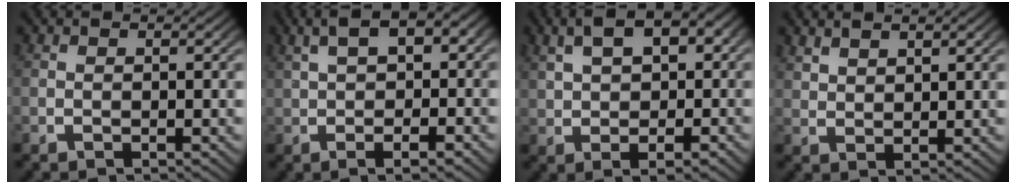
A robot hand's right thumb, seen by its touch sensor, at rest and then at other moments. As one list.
[{"total": 5.5, "force": [1.6, 2.2, 4.8], "torque": [-0.071, 0.022, 0.017]}, {"total": 6.5, "force": [2.1, 3.6, 4.9], "torque": [-0.068, 0.014, 0.035]}, {"total": 2.4, "force": [2.3, 0.3, 0.6], "torque": [-0.008, 0.007, 0.050]}]